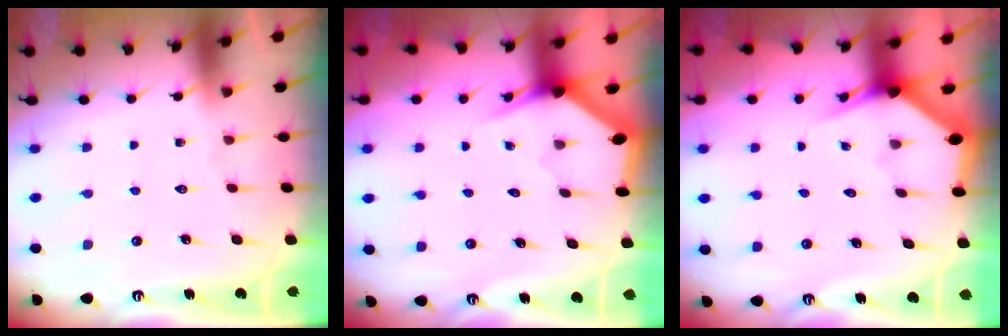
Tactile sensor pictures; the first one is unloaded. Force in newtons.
{"total": 2.9, "press": 2.9, "slide": 0.1}
{"total": 3.0, "press": 3.0, "slide": 0.0}